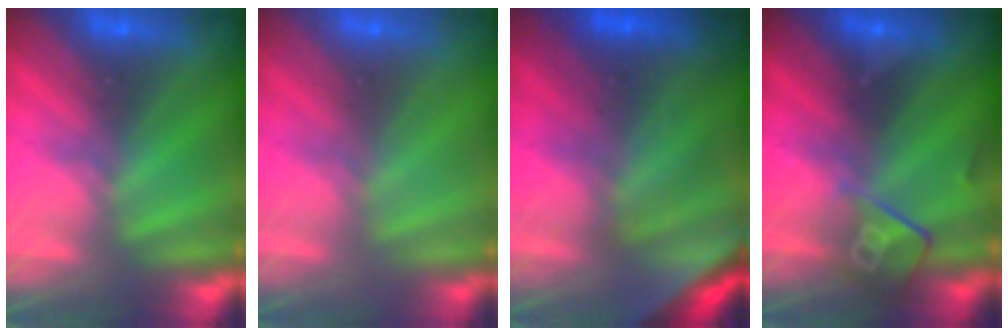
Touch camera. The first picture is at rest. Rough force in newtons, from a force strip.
{"total": 4.2}
{"total": 7.1}
{"total": 2.8}